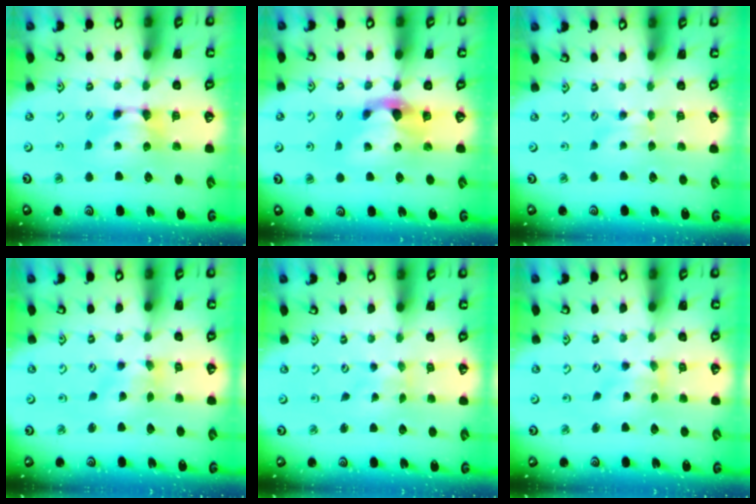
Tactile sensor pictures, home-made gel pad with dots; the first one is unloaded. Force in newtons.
{"total": 2.9, "press": 2.5, "slide": 1.5}
{"total": 2.4, "press": 2.4, "slide": 0.4}
{"total": 1.5, "press": 1.1, "slide": 1.0}
{"total": 5.0, "press": 4.9, "slide": 0.8}
{"total": 1.3, "press": 0.7, "slide": 1.1}